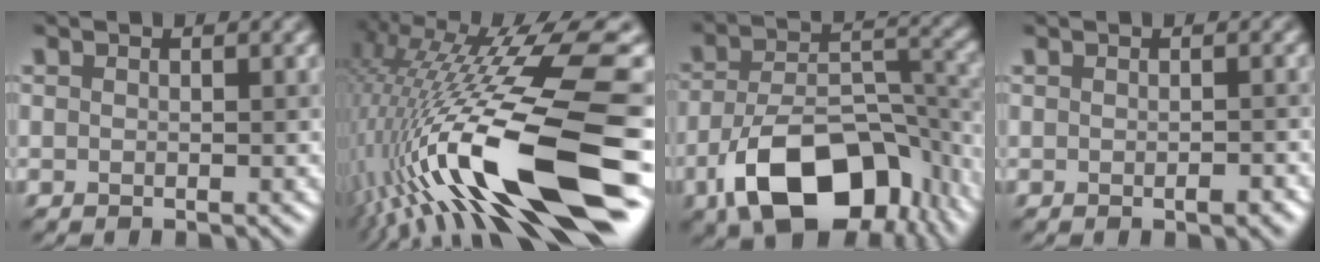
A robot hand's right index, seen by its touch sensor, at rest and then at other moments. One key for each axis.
{"total": 18.1, "fx": -3.9, "fy": 4.1, "fz": 17.3, "tx": -0.309, "ty": 0.019, "tz": -0.072}
{"total": 13.0, "fx": -6.8, "fy": 7.1, "fz": 8.5, "tx": -0.147, "ty": -0.012, "tz": -0.116}
{"total": 1.0, "fx": -0.5, "fy": 0.2, "fz": 0.9, "tx": -0.013, "ty": 0.001, "tz": -0.006}